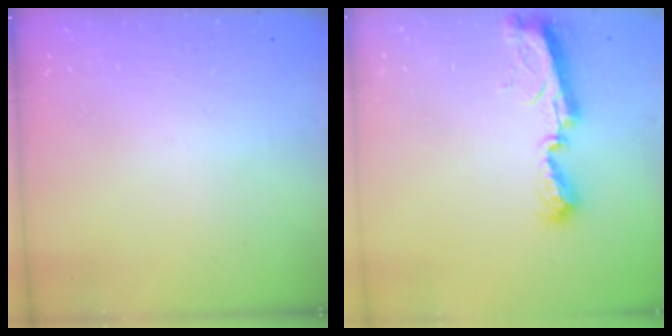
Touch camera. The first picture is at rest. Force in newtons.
{"total": 9.1, "press": 9.1, "slide": 0.6}